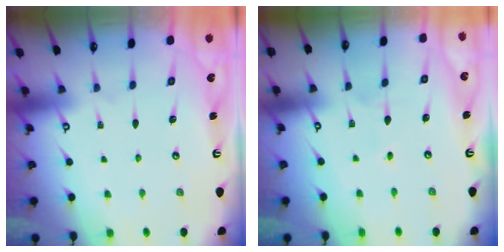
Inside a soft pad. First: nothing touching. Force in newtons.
{"total": 2.8, "press": 2.8, "slide": 0.3}